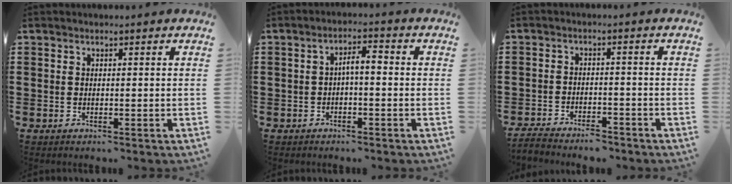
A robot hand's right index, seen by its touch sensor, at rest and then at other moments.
{"total": 2.8, "force": [-0.7, 0.8, 2.6], "torque": [-0.049, 0.008, -0.016]}
{"total": 3.6, "force": [-3.6, 0.3, 0.3], "torque": [-0.009, 0.002, -0.076]}